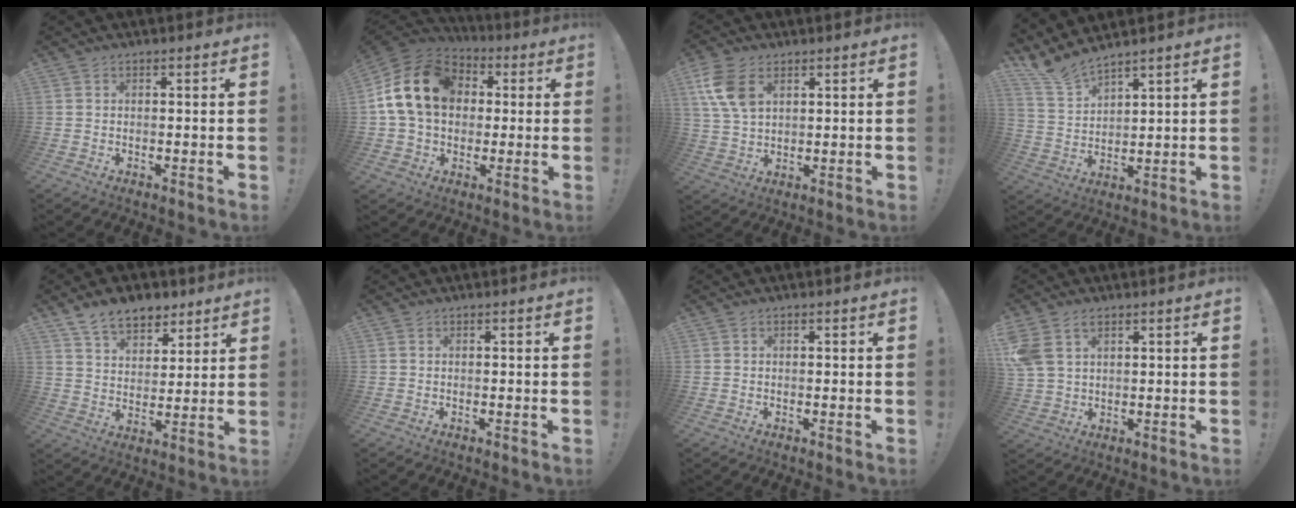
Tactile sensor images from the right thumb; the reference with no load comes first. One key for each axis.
{"total": 18.4, "fx": 3.4, "fy": 13.9, "fz": 11.6, "tx": -0.203, "ty": 0.012, "tz": 0.068}
{"total": 10.5, "fx": 4.4, "fy": 6.5, "fz": 6.9, "tx": -0.140, "ty": -0.002, "tz": 0.086}
{"total": 7.7, "fx": 7.2, "fy": 1.5, "fz": 2.2, "tx": -0.070, "ty": -0.048, "tz": 0.141}
{"total": 11.2, "fx": 8.1, "fy": 6.5, "fz": 4.2, "tx": -0.072, "ty": -0.045, "tz": 0.157}
{"total": 0.0}
{"total": 0.0}
{"total": 6.8, "fx": 3.6, "fy": 4.4, "fz": 3.7, "tx": -0.069, "ty": -0.005, "tz": 0.074}